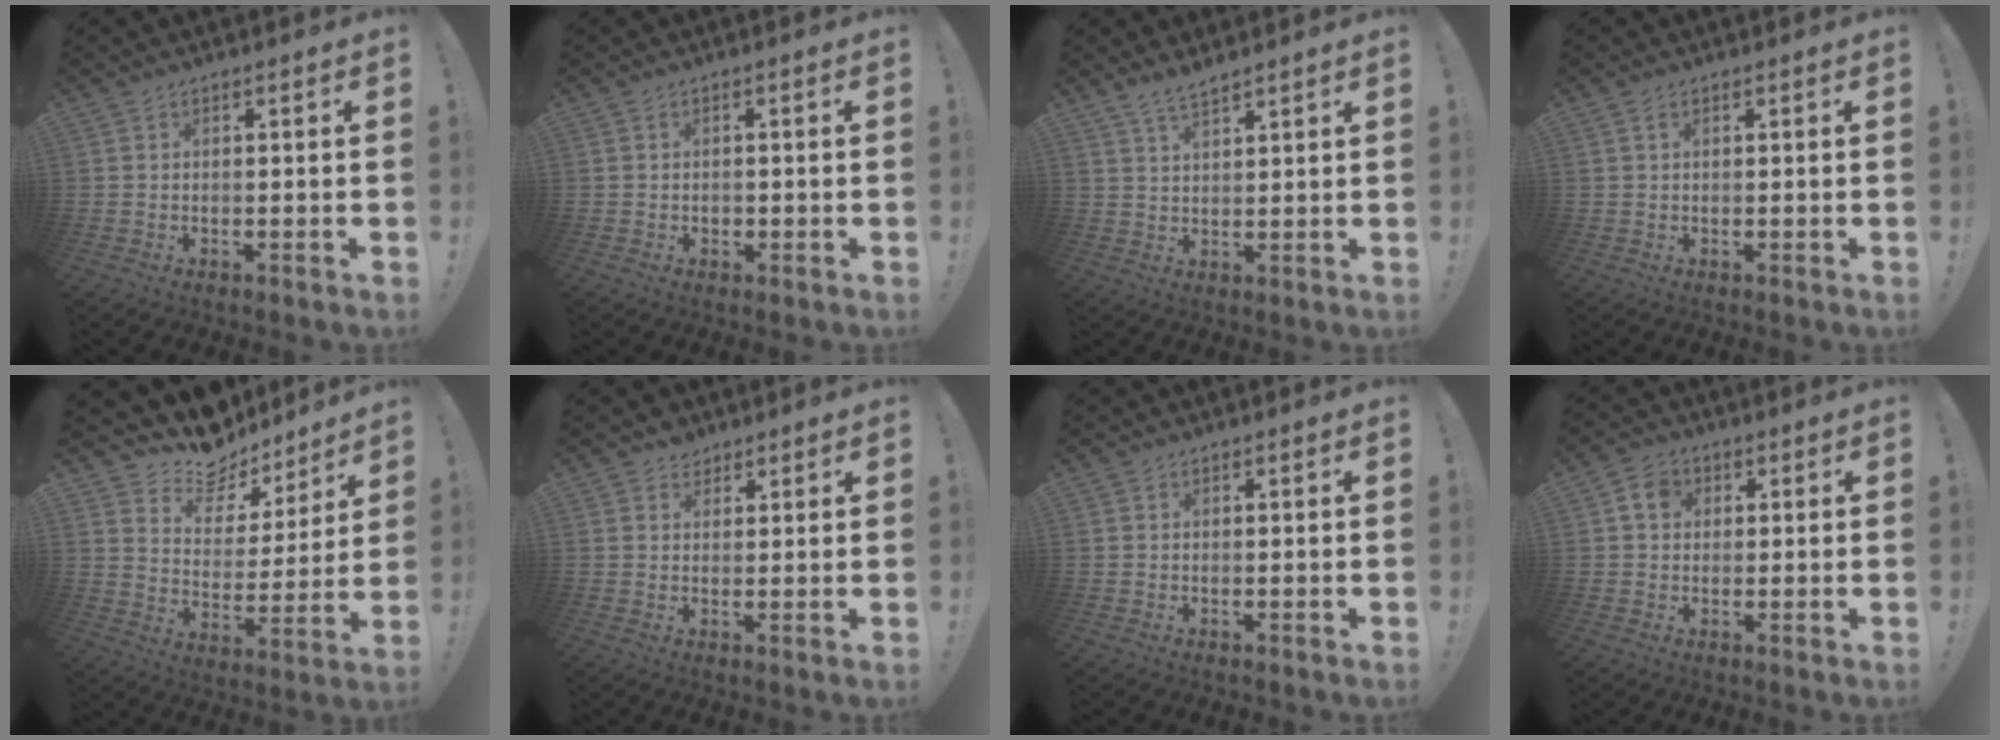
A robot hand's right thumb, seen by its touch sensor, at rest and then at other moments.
{"total": 1.0, "force": [-0.5, 0.8, 0.3], "torque": [-0.012, 0.005, -0.009]}
{"total": 4.1, "force": [3.7, 0.5, 1.5], "torque": [-0.028, -0.023, 0.068]}
{"total": 1.2, "force": [0.6, 0.7, 0.8], "torque": [-0.011, 0.000, 0.009]}
{"total": 11.9, "force": [10.4, 5.4, 2.3], "torque": [-0.052, -0.086, 0.187]}
{"total": 3.0, "force": [2.2, 2.1, 0.2], "torque": [0.005, -0.012, 0.040]}
{"total": 0.0}
{"total": 5.4, "force": [1.6, 4.4, 2.8], "torque": [-0.040, 0.005, 0.030]}